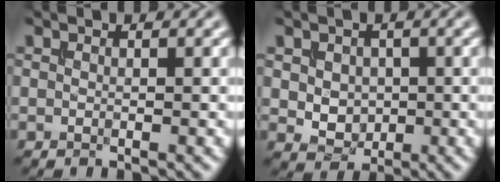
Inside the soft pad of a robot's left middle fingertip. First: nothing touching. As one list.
[{"total": 2.7, "force": [0.2, 2.2, 1.6], "torque": [-0.035, -0.004, 0.005]}]